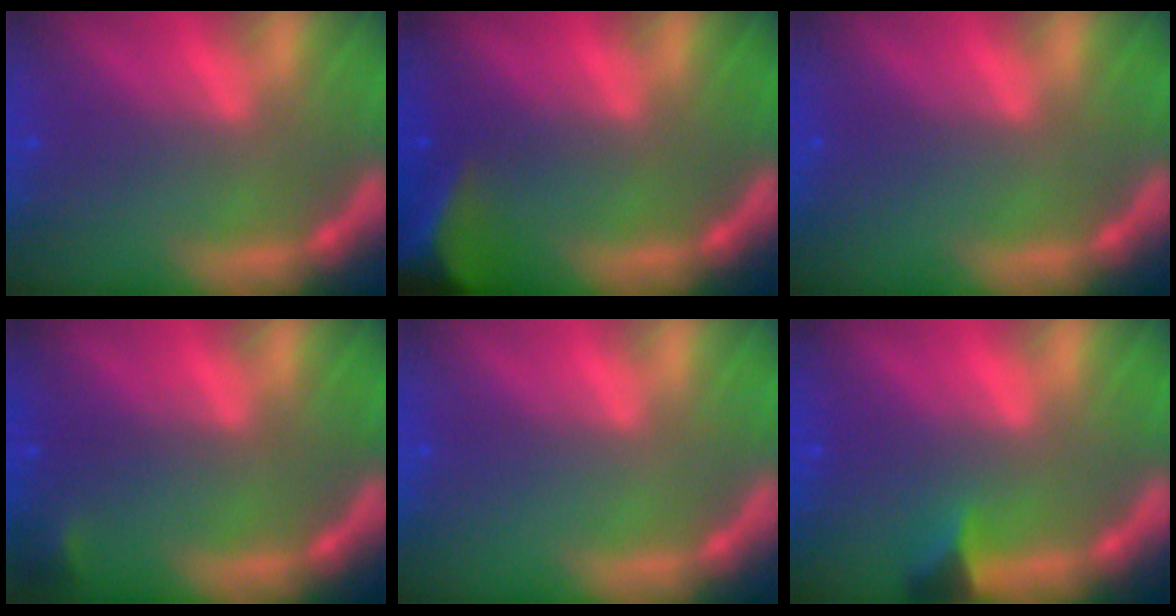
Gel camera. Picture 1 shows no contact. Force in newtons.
{"total": 8.5}
{"total": 0.0}
{"total": 0.9}
{"total": 0.0}
{"total": 1.9}